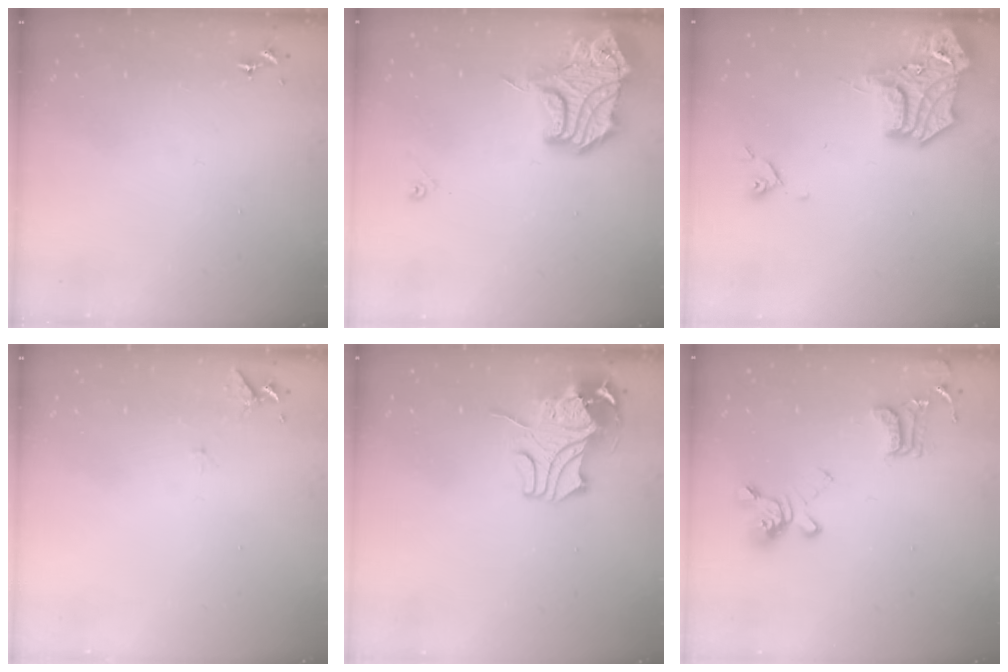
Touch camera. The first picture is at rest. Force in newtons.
{"total": 17.4, "press": 17.2, "slide": 2.4}
{"total": 17.6, "press": 17.4, "slide": 2.2}
{"total": 6.2, "press": 6.2, "slide": 0.6}
{"total": 11.6, "press": 11.5, "slide": 1.6}
{"total": 16.4, "press": 16.3, "slide": 1.5}